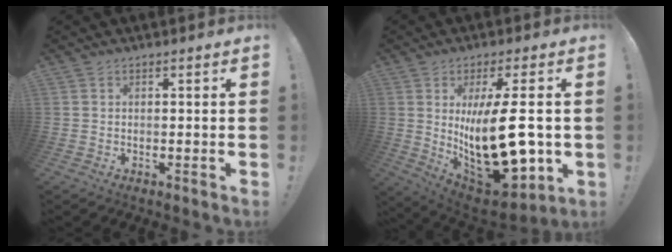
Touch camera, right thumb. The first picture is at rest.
{"total": 22.6, "force": [0.7, 9.0, 20.7], "torque": [-0.354, -0.024, 0.019]}